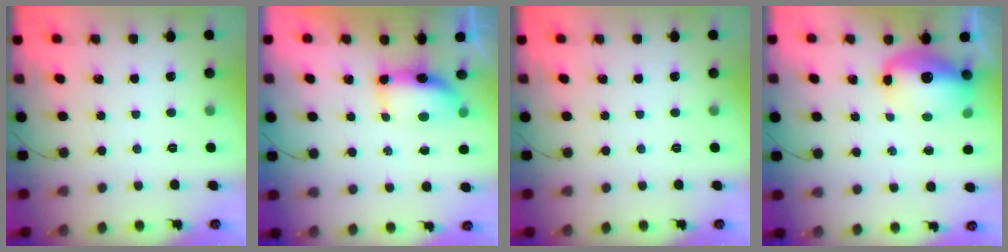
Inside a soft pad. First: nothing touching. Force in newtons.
{"total": 7.7, "press": 7.3, "slide": 2.5}
{"total": 0.0}
{"total": 12.3, "press": 12.0, "slide": 2.7}